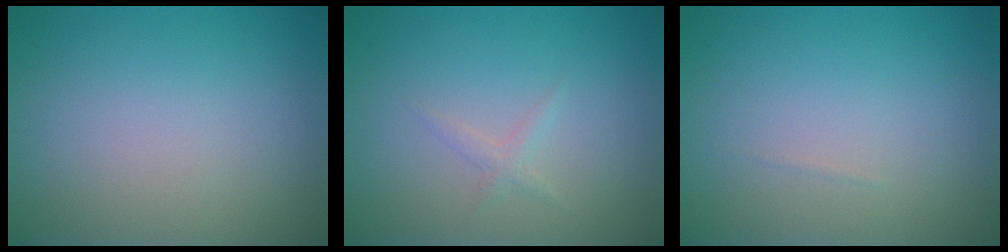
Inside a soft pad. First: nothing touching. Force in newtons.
{"total": 0.8, "press": 0.8, "slide": 0.0}
{"total": 0.0}